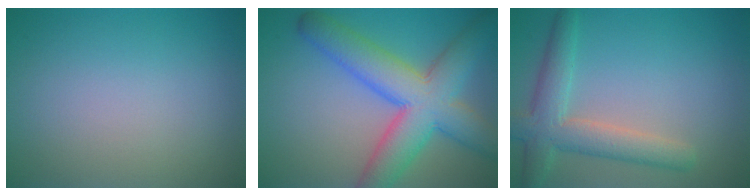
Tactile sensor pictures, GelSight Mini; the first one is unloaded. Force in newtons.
{"total": 9.0, "press": 9.0, "slide": 0.3}
{"total": 4.8, "press": 4.8, "slide": 0.3}